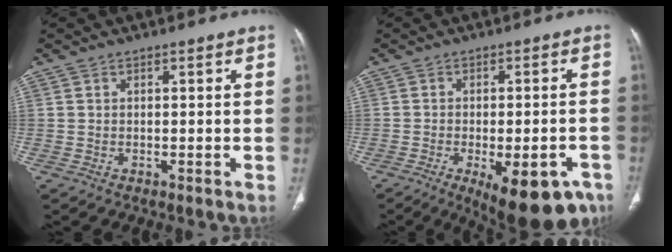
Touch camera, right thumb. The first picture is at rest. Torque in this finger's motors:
{"motor_torque": [0.22, 0.26, 0.18, -0.18, 0.06]}